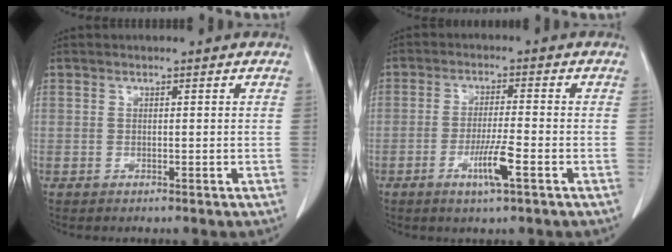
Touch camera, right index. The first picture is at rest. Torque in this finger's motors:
{"motor_torque": [1.26, -0.42, 0.60, 0.10]}